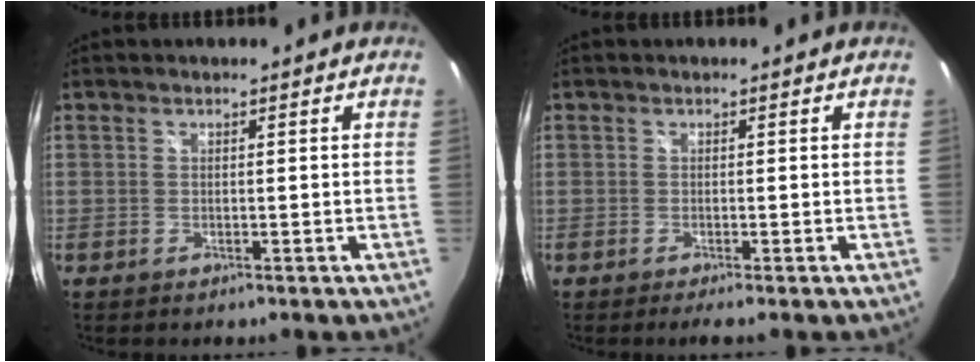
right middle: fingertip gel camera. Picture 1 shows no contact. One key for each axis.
{"total": 1.0, "fx": -0.7, "fy": -0.3, "fz": 0.7, "tx": -0.009, "ty": -0.004, "tz": -0.013}